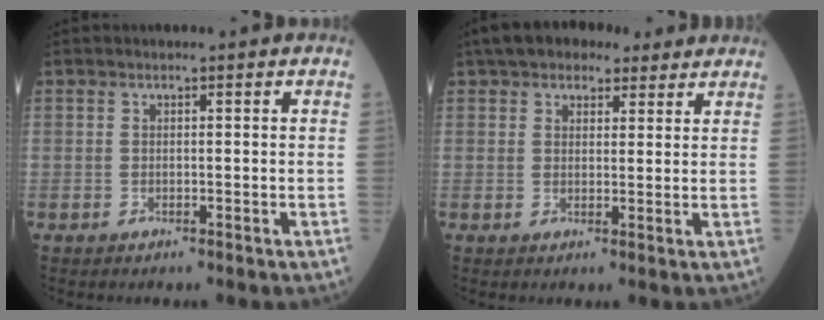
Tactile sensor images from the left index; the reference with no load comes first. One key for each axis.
{"total": 8.4, "fx": 6.5, "fy": 3.9, "fz": 3.6, "tx": -0.049, "ty": 0.036, "tz": 0.098}